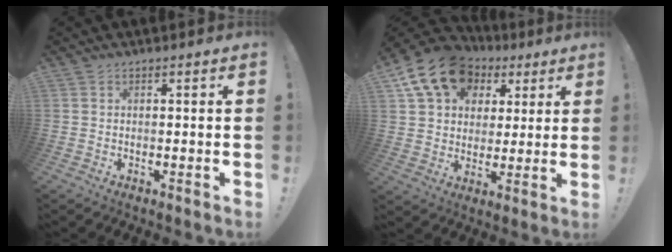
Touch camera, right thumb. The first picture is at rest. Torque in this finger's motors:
{"motor_torque": [0.02, 1.30, 0.49, -0.20, 0.34]}